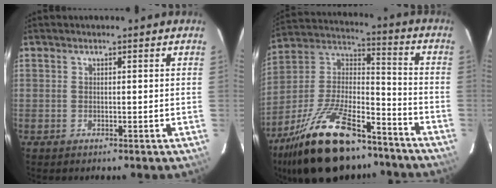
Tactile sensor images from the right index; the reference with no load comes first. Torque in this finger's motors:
{"motor_torque": [1.08, -1.06, 1.05, 0.21]}